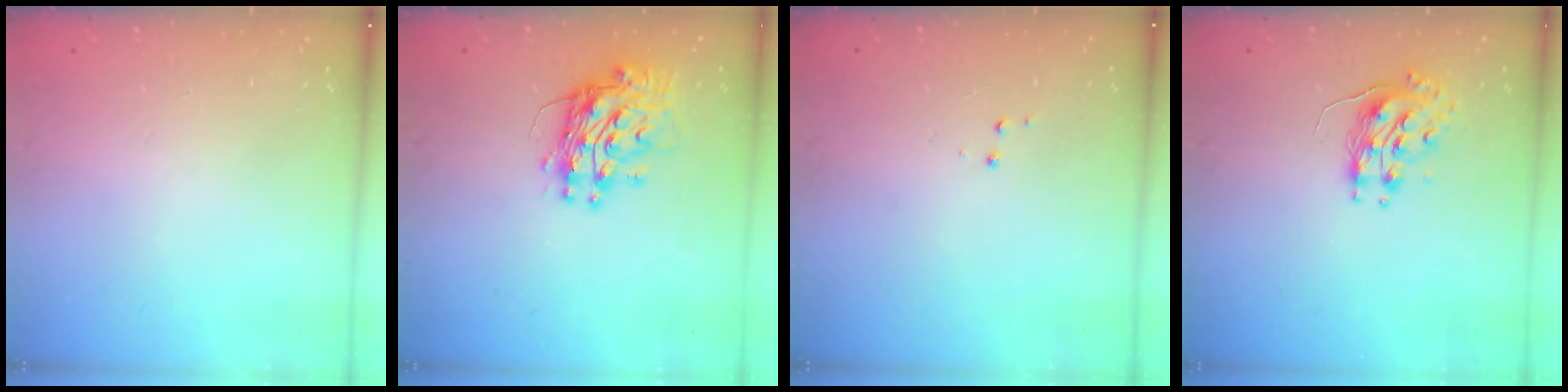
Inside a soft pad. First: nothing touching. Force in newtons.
{"total": 11.7, "press": 11.6, "slide": 1.2}
{"total": 2.9, "press": 2.8, "slide": 0.4}
{"total": 8.6, "press": 8.6, "slide": 0.3}